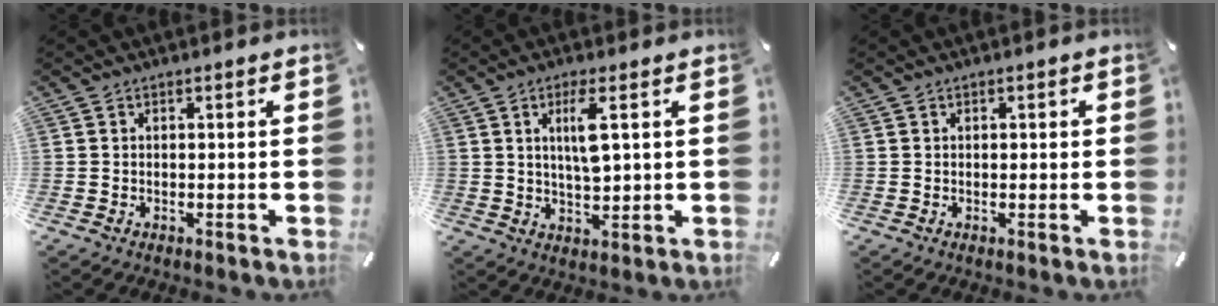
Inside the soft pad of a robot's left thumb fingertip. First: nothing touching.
{"total": 6.8, "force": [2.2, 1.7, 6.3], "torque": [-0.112, -0.007, 0.031]}
{"total": 0.6, "force": [0.0, 0.4, 0.4], "torque": [-0.009, 0.002, -0.001]}